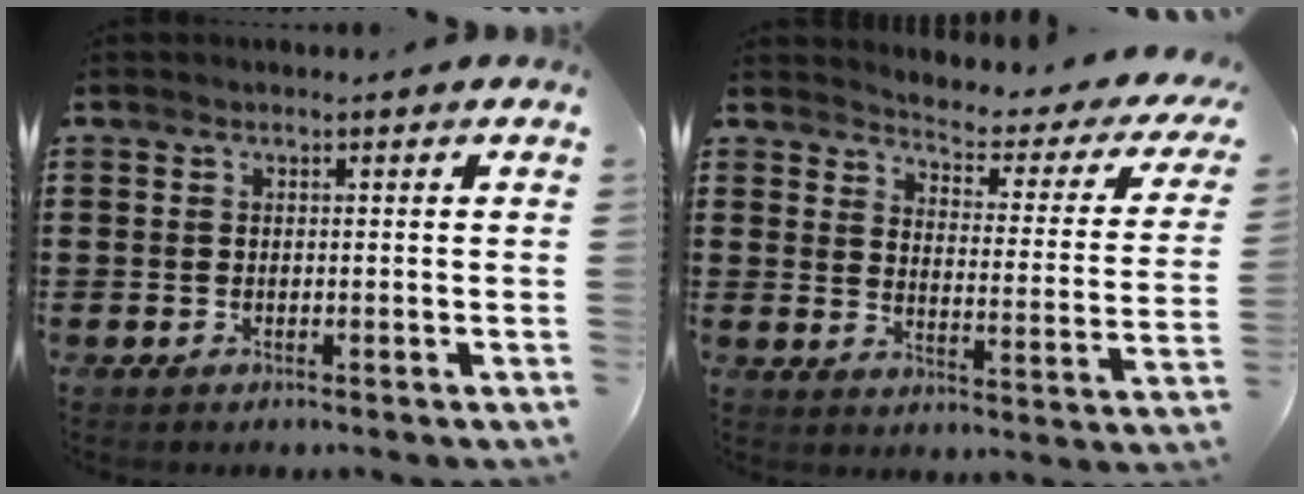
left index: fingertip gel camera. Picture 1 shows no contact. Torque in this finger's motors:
{"motor_torque": [1.94, -0.20, 0.07, 0.01]}